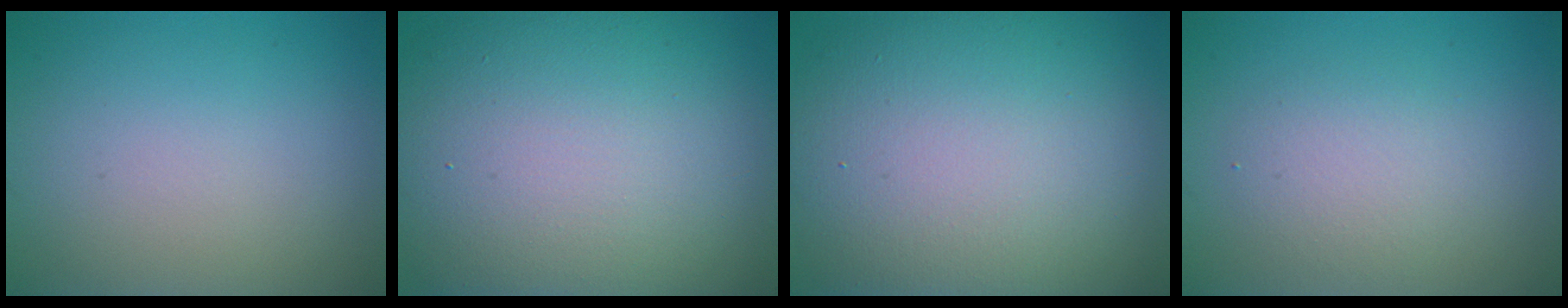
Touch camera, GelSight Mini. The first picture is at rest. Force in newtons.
{"total": 16.5, "press": 16.5, "slide": 0.7}
{"total": 15.3, "press": 15.2, "slide": 1.2}
{"total": 2.8, "press": 2.8, "slide": 0.3}